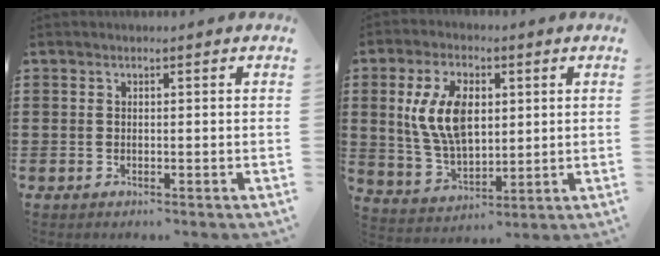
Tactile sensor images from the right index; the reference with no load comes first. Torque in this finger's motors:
{"motor_torque": [1.19, 0.41, 1.05, 0.21]}